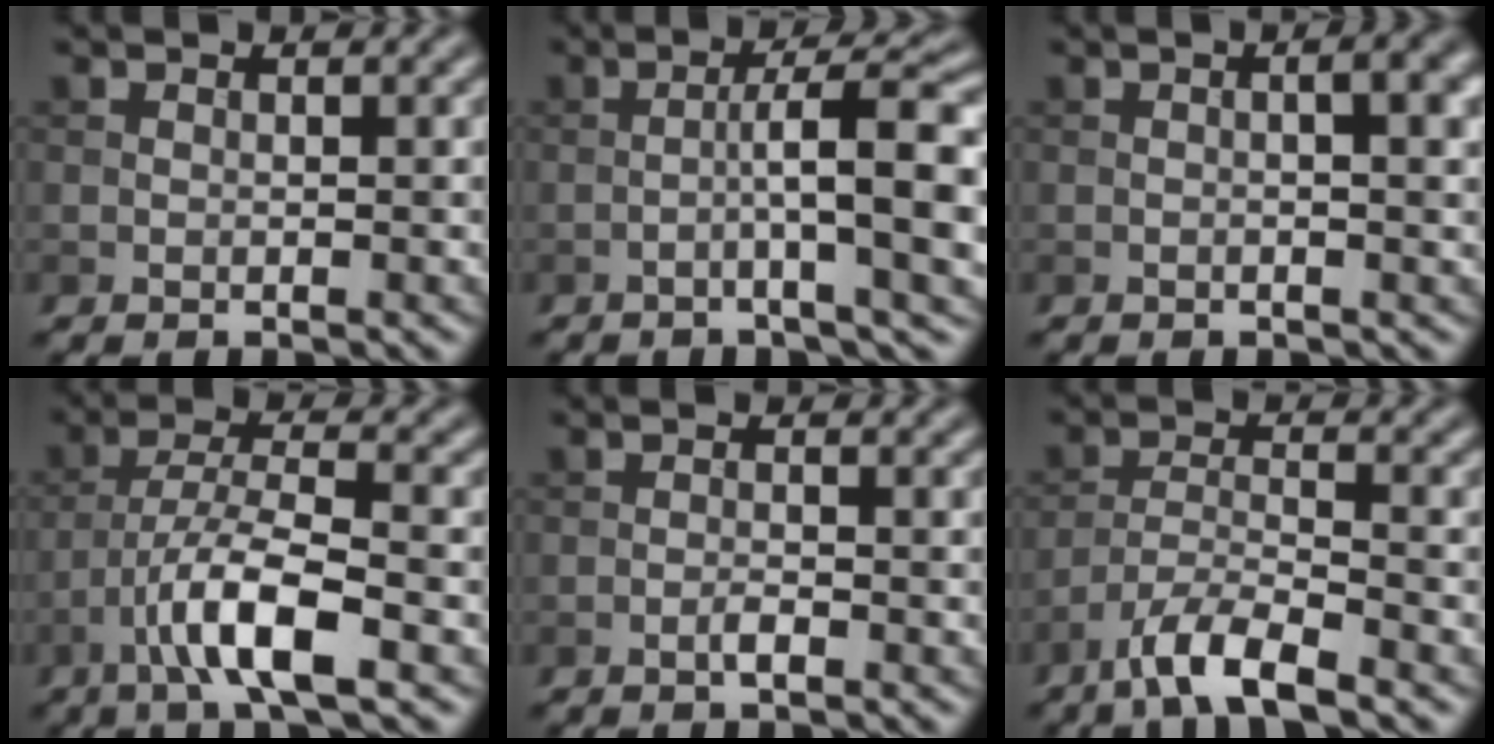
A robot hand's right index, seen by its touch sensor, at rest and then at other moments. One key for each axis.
{"total": 8.6, "fx": -1.6, "fy": 1.4, "fz": 8.3, "tx": -0.119, "ty": 0.018, "tz": -0.033}
{"total": 4.8, "fx": 0.8, "fy": 1.8, "fz": 4.4, "tx": -0.038, "ty": 0.014, "tz": -0.006}
{"total": 7.1, "fx": -3.3, "fy": 1.7, "fz": 6.1, "tx": -0.110, "ty": 0.009, "tz": -0.066}
{"total": 1.2, "fx": -0.6, "fy": 0.2, "fz": 1.1, "tx": -0.020, "ty": 0.002, "tz": -0.013}
{"total": 5.3, "fx": -3.9, "fy": 1.1, "fz": 3.4, "tx": -0.064, "ty": -0.001, "tz": -0.079}